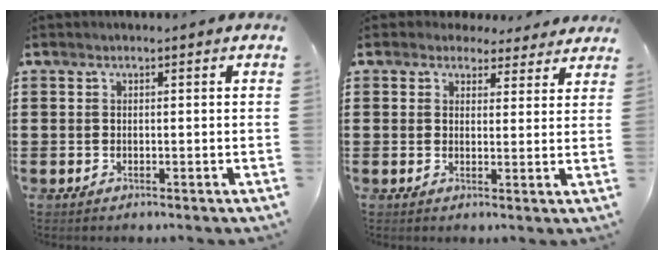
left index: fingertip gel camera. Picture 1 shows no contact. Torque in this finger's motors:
{"motor_torque": [1.10, -1.04, 0.57, 0.03]}